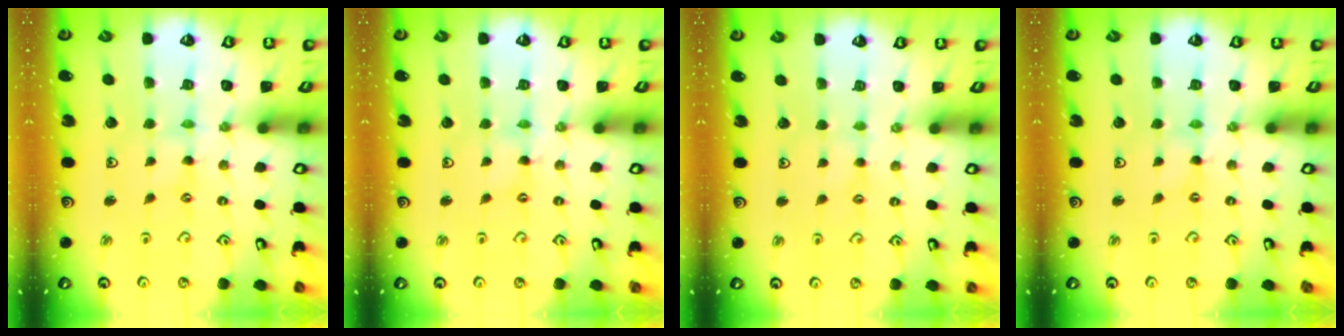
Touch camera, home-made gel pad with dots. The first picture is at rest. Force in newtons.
{"total": 1.2, "press": 1.2, "slide": 0.2}
{"total": 1.5, "press": 1.4, "slide": 0.3}
{"total": 0.0}